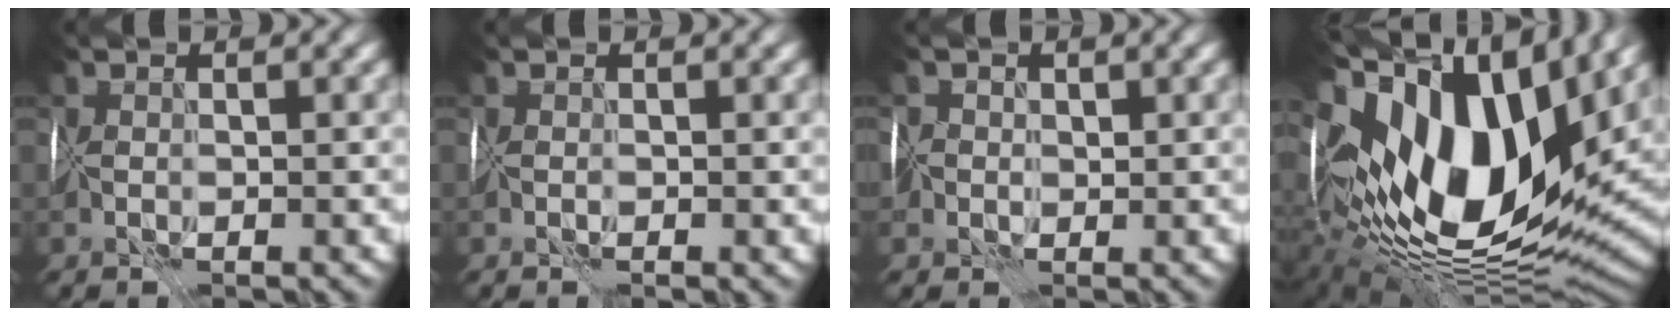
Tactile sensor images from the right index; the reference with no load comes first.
{"total": 0.0}
{"total": 3.2, "force": [0.0, 3.0, 1.0], "torque": [-0.004, 0.020, -0.021]}
{"total": 17.3, "force": [5.9, 9.0, 13.6], "torque": [-0.276, 0.023, 0.105]}